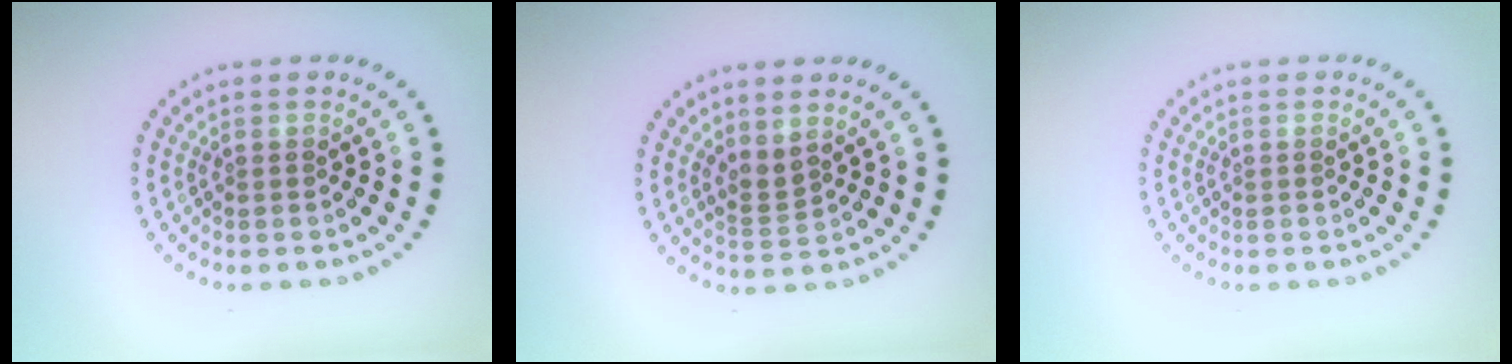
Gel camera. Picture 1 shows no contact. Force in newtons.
{"total": 1.9, "press": 1.3, "slide": 1.4}
{"total": 0.0}